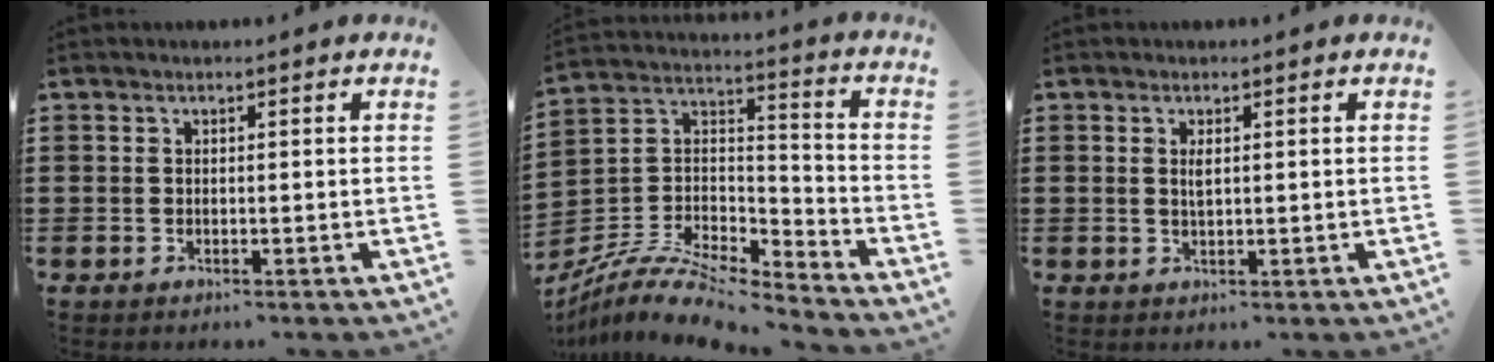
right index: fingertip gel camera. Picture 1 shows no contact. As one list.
[{"total": 9.4, "force": [-7.9, 3.0, 4.1], "torque": [-0.088, 0.015, -0.158]}, {"total": 1.6, "force": [0.4, 0.4, 1.5], "torque": [-0.031, 0.002, 0.006]}]